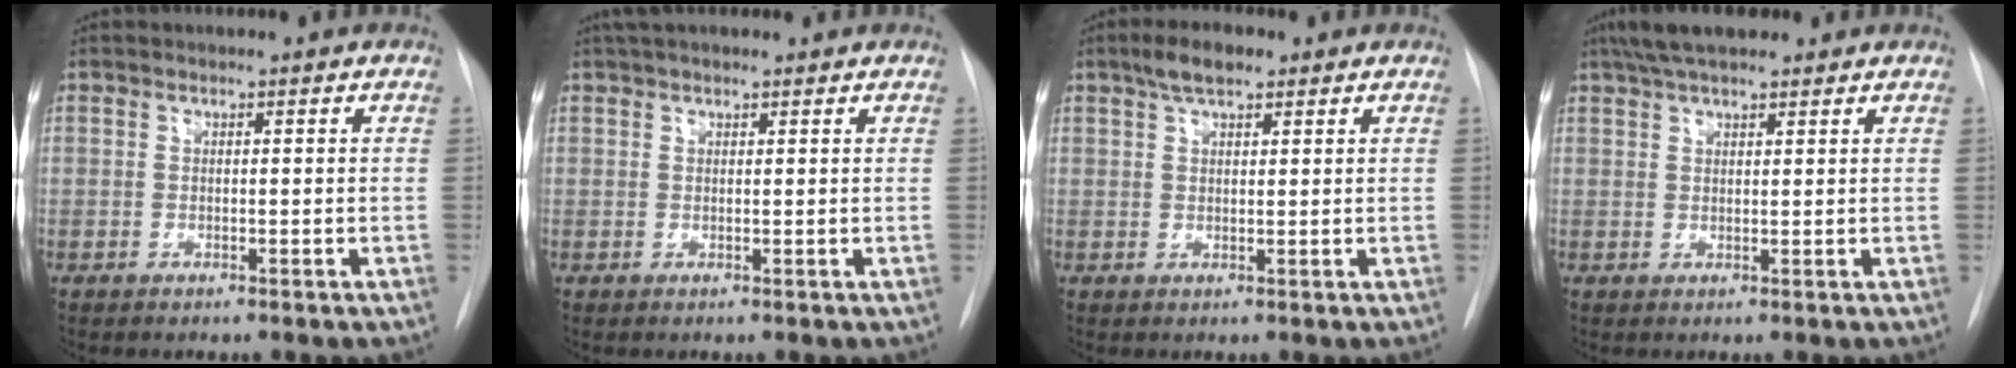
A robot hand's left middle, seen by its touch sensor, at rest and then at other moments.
{"total": 4.2, "force": [3.4, 1.2, 2.1], "torque": [-0.032, 0.034, 0.056]}
{"total": 4.3, "force": [2.9, 1.5, 2.9], "torque": [-0.058, 0.013, 0.050]}
{"total": 7.4, "force": [5.9, 1.8, 4.1], "torque": [-0.068, 0.033, 0.100]}